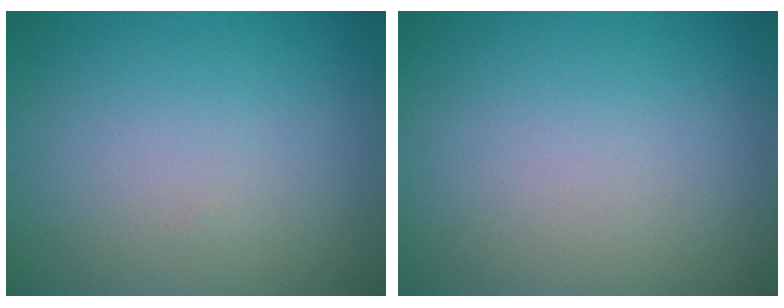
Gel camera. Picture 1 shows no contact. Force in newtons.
{"total": 0.0}